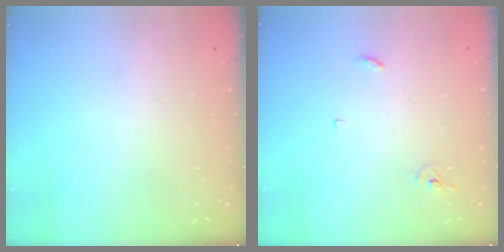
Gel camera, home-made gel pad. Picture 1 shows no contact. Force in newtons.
{"total": 2.9, "press": 2.9, "slide": 0.2}